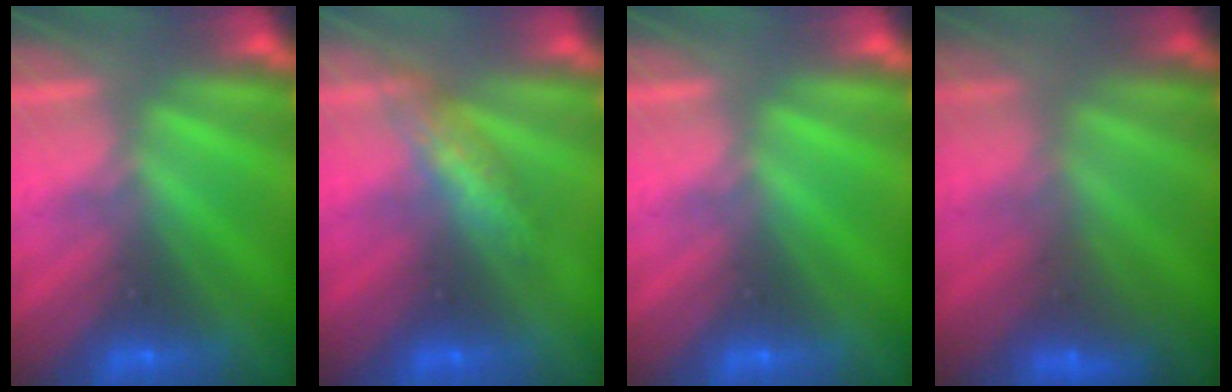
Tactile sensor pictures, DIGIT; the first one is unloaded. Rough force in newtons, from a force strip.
{"total": 2.5}
{"total": 0.0}
{"total": 2.9}